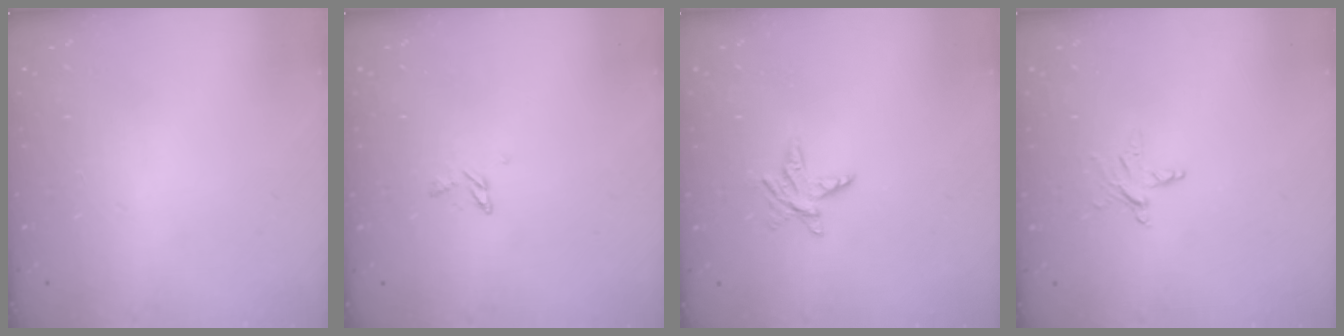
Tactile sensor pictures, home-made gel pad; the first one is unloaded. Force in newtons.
{"total": 3.9, "press": 3.9, "slide": 0.4}
{"total": 5.6, "press": 5.6, "slide": 0.4}
{"total": 3.7, "press": 3.7, "slide": 0.4}